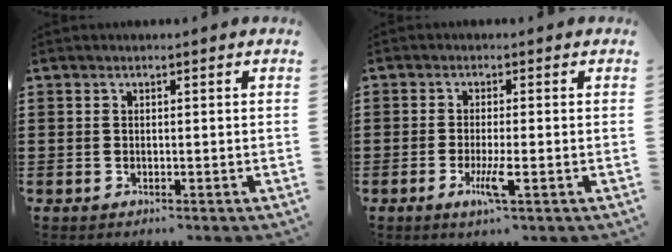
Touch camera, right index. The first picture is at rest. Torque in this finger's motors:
{"motor_torque": [1.39, -0.74, 0.43, 0.19]}